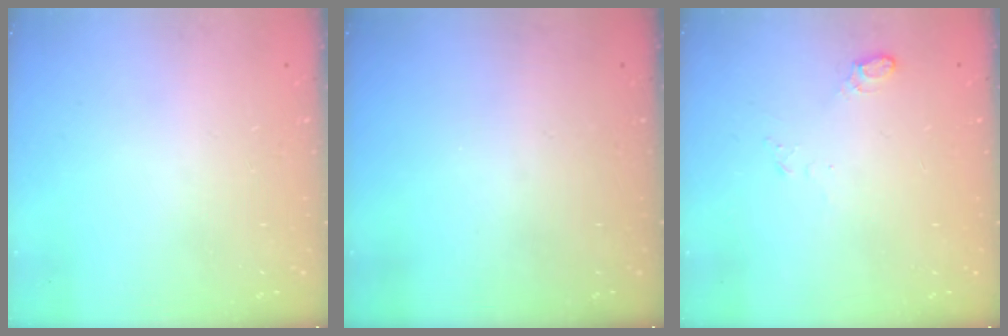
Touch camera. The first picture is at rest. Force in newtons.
{"total": 0.0}
{"total": 5.2, "press": 5.2, "slide": 0.8}